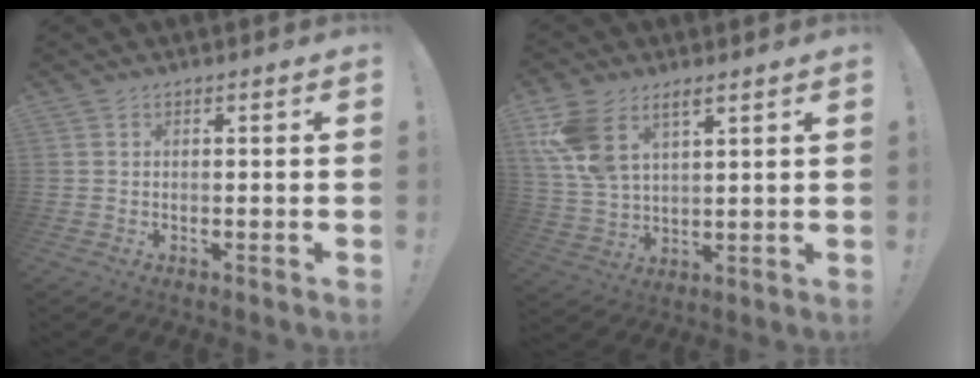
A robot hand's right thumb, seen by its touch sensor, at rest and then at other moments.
{"total": 10.2, "force": [6.0, 5.6, 6.1], "torque": [-0.121, -0.019, 0.117]}